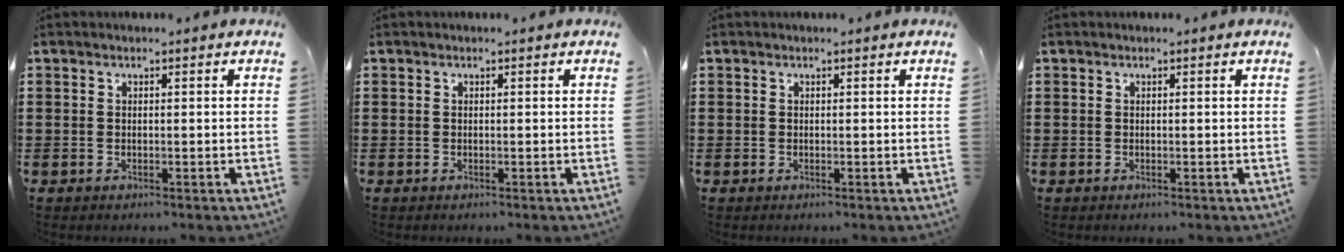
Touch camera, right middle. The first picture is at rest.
{"total": 0.0}
{"total": 0.0}
{"total": 0.0}